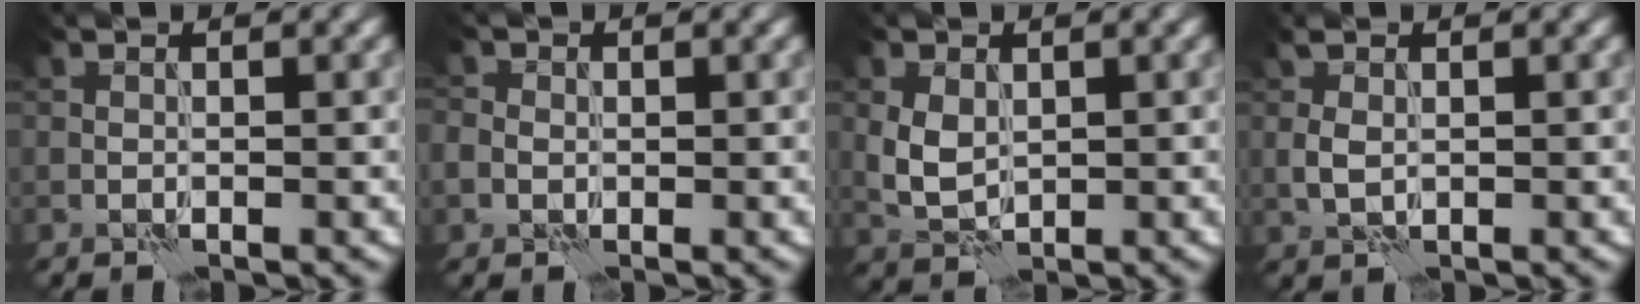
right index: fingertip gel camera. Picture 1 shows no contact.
{"total": 1.6, "force": [0.1, 1.5, 0.4], "torque": [-0.002, 0.001, -0.001]}
{"total": 2.8, "force": [0.6, 2.1, 1.8], "torque": [-0.045, -0.001, 0.013]}
{"total": 1.5, "force": [0.4, 1.0, 1.0], "torque": [-0.028, -0.001, 0.007]}